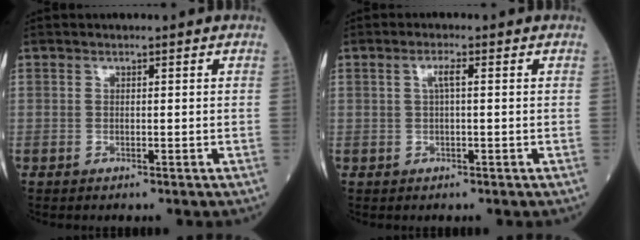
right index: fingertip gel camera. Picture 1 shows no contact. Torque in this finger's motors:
{"motor_torque": [0.24, 0.23, 0.05, 0.01]}